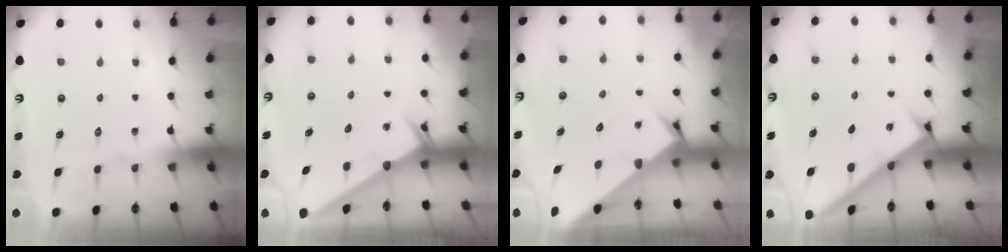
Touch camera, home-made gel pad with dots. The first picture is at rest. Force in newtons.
{"total": 2.7, "press": 2.7, "slide": 0.1}
{"total": 2.8, "press": 2.8, "slide": 0.2}
{"total": 2.5, "press": 2.5, "slide": 0.3}